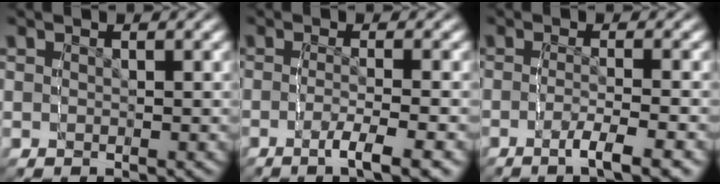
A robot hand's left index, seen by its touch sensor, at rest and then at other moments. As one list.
[{"total": 3.0, "force": [-1.3, -2.6, 0.8], "torque": [0.002, 0.024, -0.035]}, {"total": 3.2, "force": [-1.7, -2.6, 0.7], "torque": [0.003, 0.022, -0.040]}]